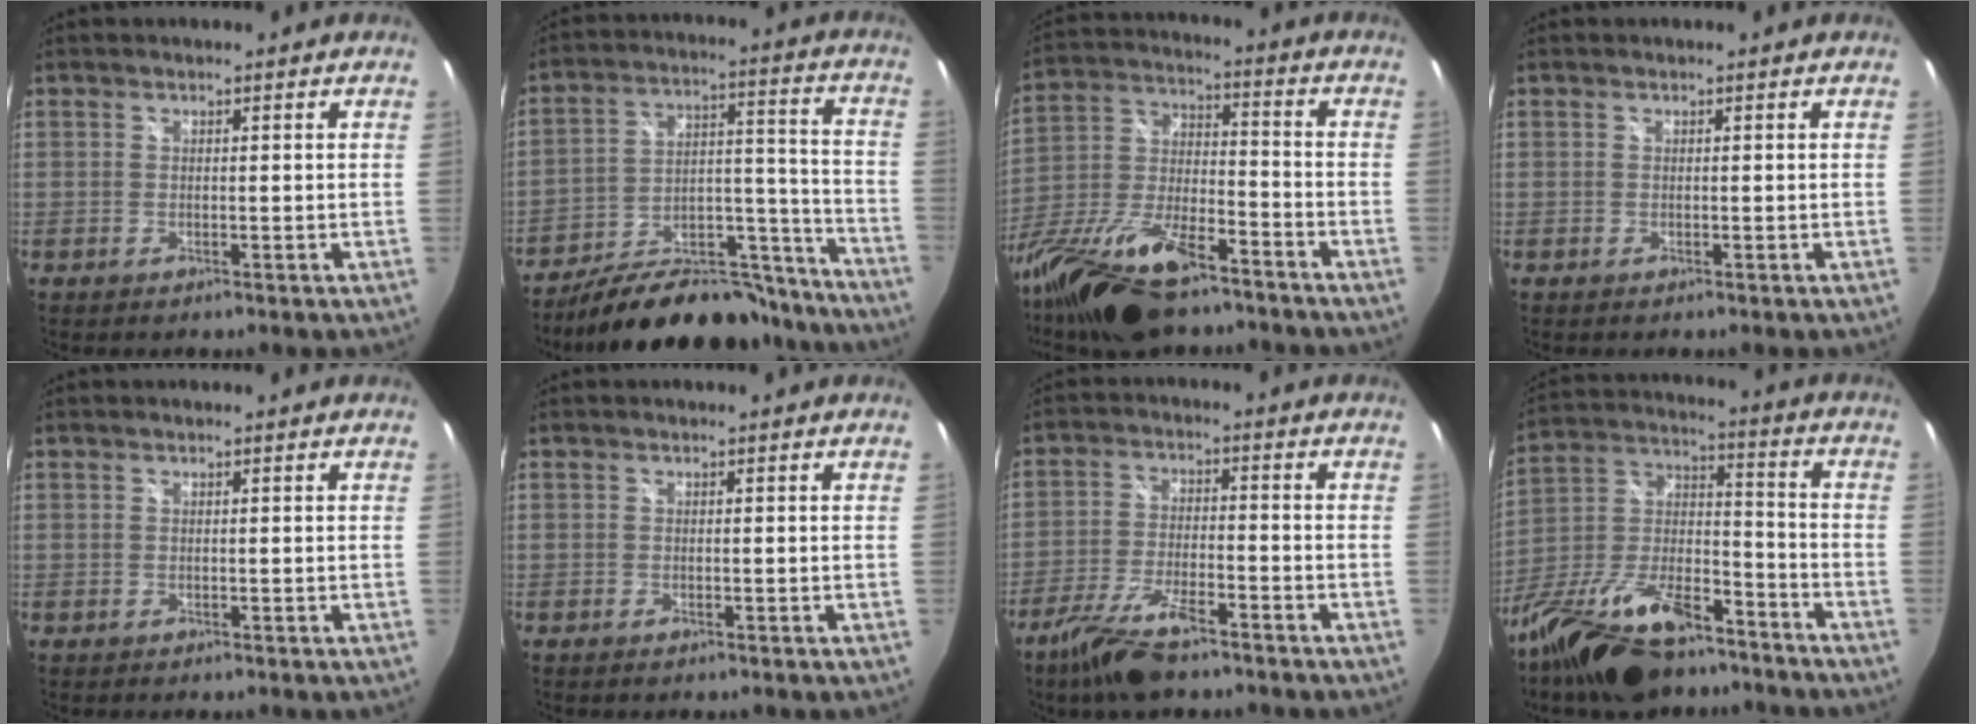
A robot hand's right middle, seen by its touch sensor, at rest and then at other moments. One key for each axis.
{"total": 23.8, "fx": -20.1, "fy": 8.1, "fz": 9.8, "tx": -0.152, "ty": 0.040, "tz": -0.272}
{"total": 23.6, "fx": -16.9, "fy": 8.0, "fz": 14.4, "tx": -0.298, "ty": -0.028, "tz": -0.296}
{"total": 0.0}
{"total": 0.0}
{"total": 0.6, "fx": -0.5, "fy": 0.2, "fz": 0.3, "tx": -0.005, "ty": -0.001, "tz": -0.010}
{"total": 10.3, "fx": -7.7, "fy": 2.9, "fz": 6.2, "tx": -0.139, "ty": -0.015, "tz": -0.143}
{"total": 21.3, "fx": -15.0, "fy": 8.4, "fz": 12.6, "tx": -0.248, "ty": -0.002, "tz": -0.258}